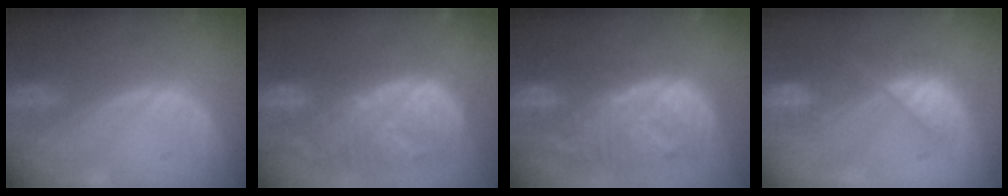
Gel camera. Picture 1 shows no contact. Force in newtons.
{"total": 13.0, "press": 11.3, "slide": 6.4}
{"total": 12.5, "press": 10.8, "slide": 6.3}
{"total": 7.8, "press": 7.2, "slide": 2.8}